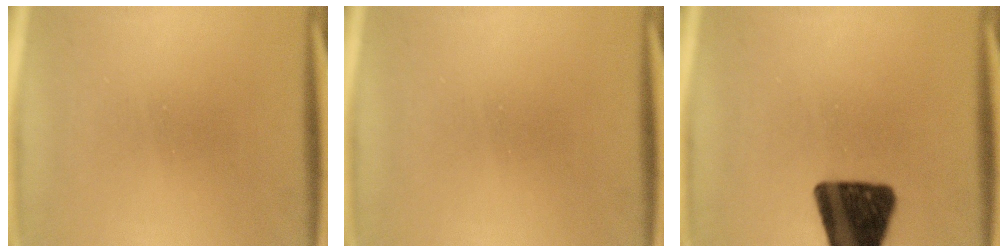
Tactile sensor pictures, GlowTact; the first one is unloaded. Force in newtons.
{"total": 0.0}
{"total": 16.1}